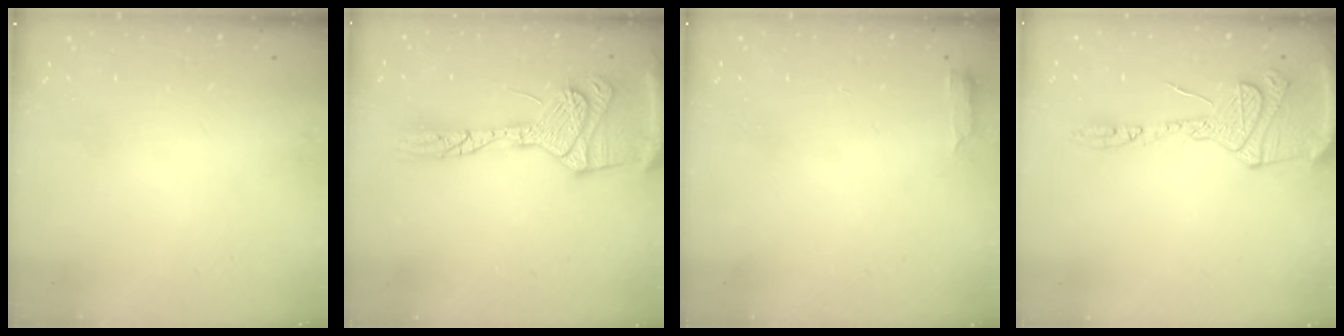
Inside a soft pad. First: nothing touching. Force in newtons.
{"total": 20.7, "press": 20.5, "slide": 2.4}
{"total": 2.9, "press": 2.9, "slide": 0.5}
{"total": 19.2, "press": 16.4, "slide": 9.9}